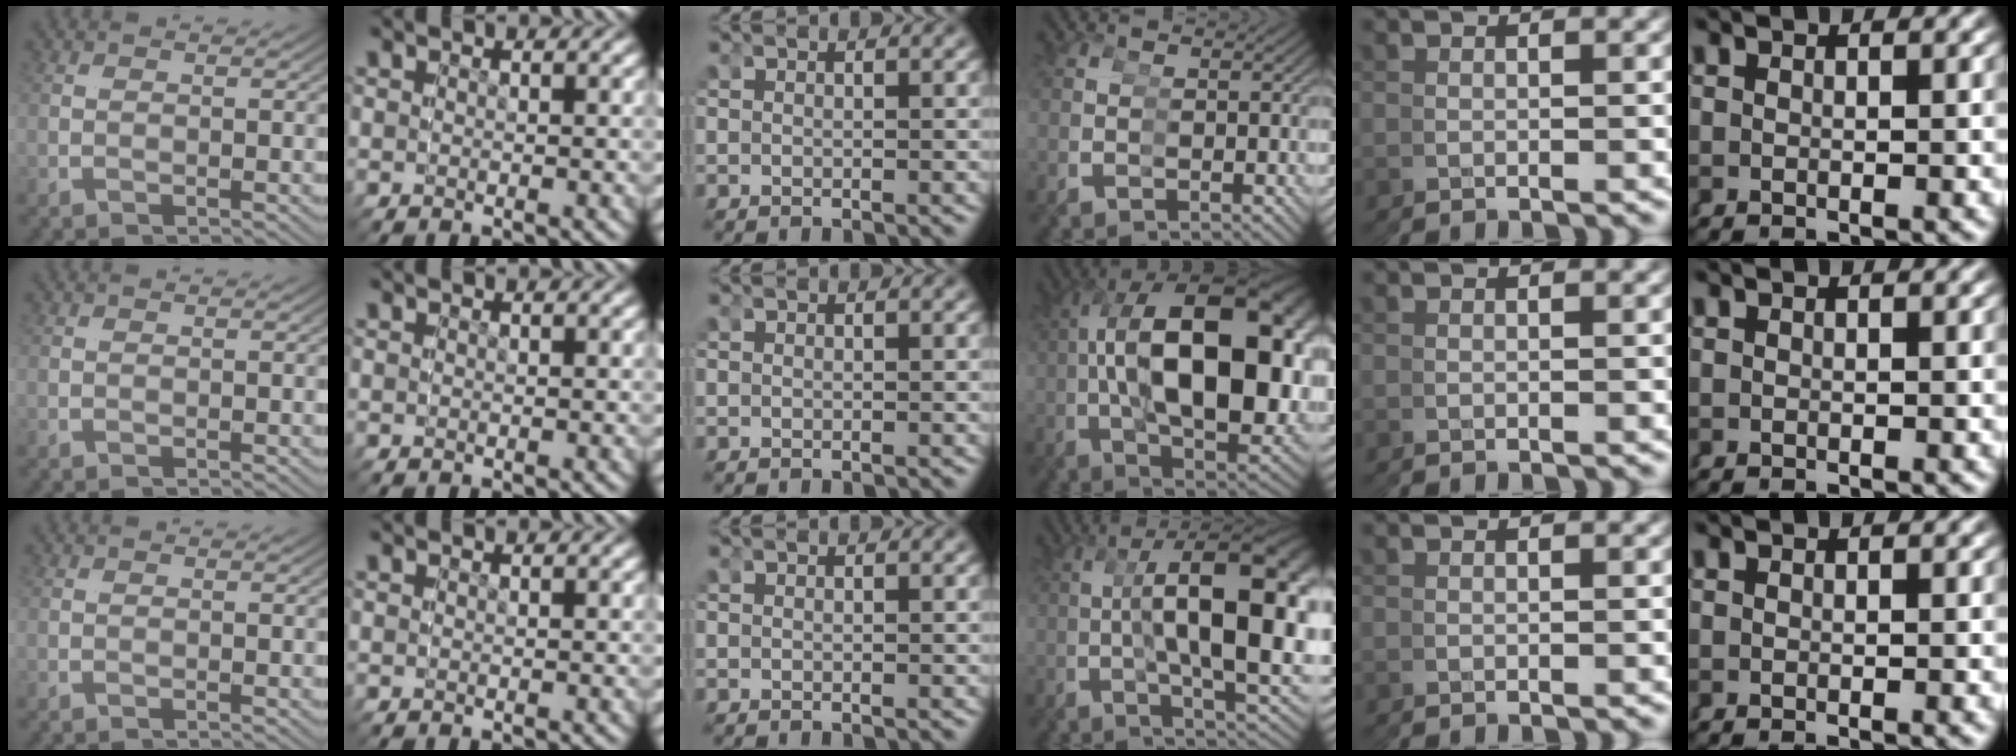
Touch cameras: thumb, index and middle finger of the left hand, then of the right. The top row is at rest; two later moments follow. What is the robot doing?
{"motion": "grasp_and_lifting", "object": "cubes"}